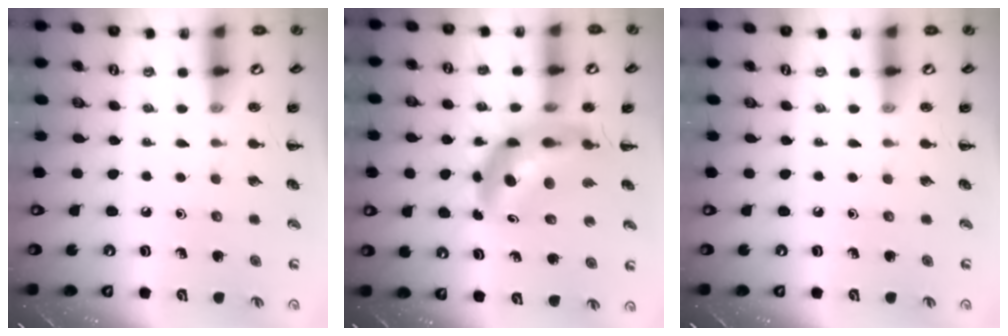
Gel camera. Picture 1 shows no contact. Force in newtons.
{"total": 11.2, "press": 10.7, "slide": 3.3}
{"total": 0.0}